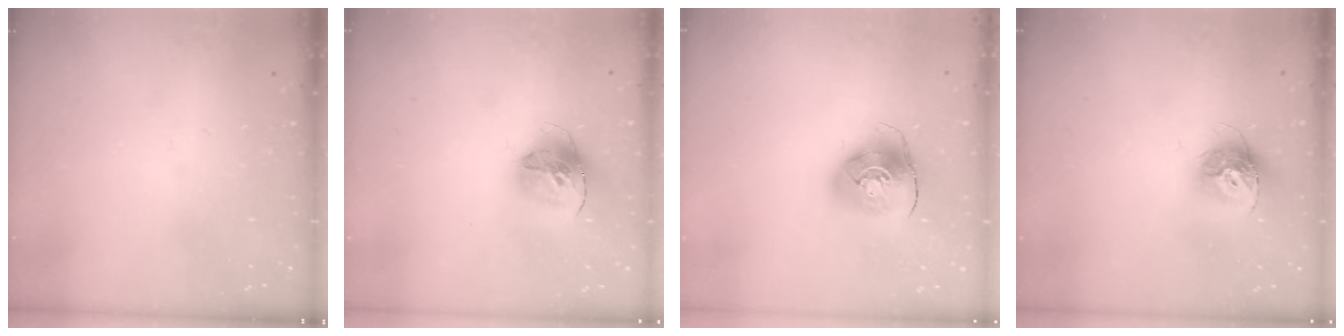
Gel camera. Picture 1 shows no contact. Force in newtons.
{"total": 15.1, "press": 15.0, "slide": 1.5}
{"total": 9.7, "press": 9.6, "slide": 1.4}
{"total": 12.2, "press": 12.1, "slide": 1.0}